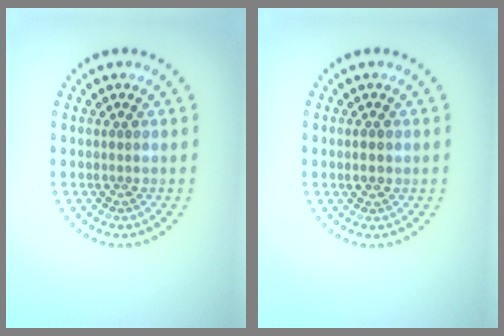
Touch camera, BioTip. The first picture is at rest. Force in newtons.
{"total": 1.8, "press": 1.8, "slide": 0.1}